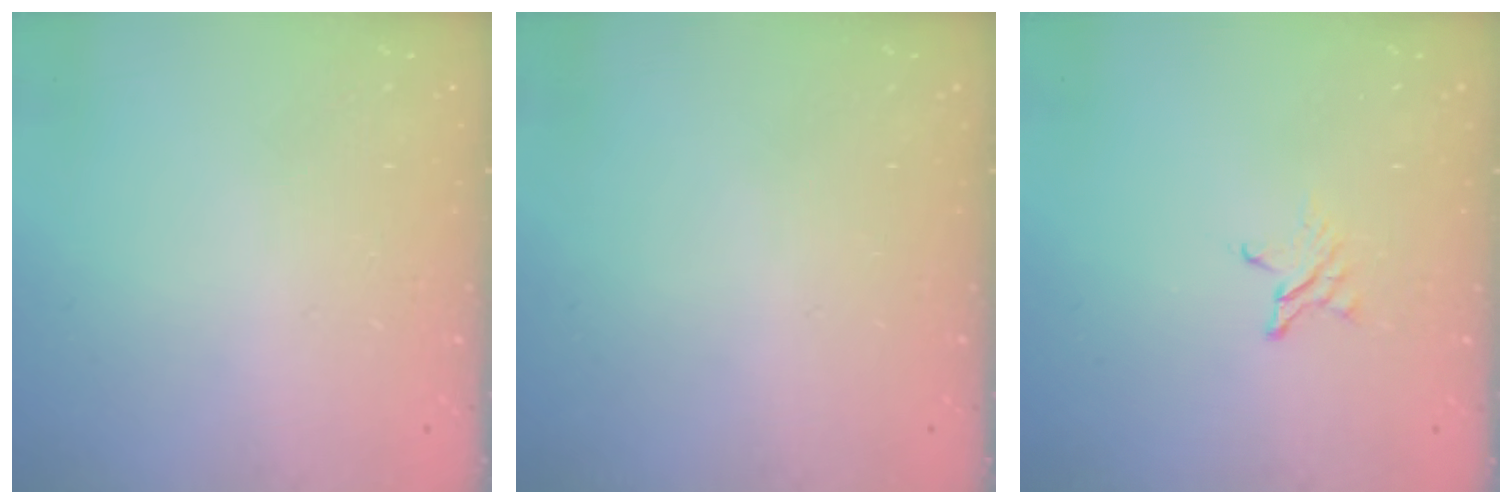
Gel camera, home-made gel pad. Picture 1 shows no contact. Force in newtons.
{"total": 0.0}
{"total": 2.4, "press": 2.4, "slide": 0.2}